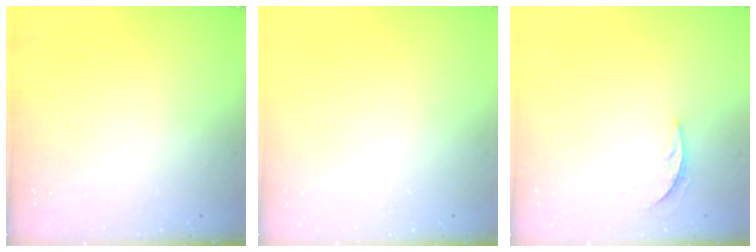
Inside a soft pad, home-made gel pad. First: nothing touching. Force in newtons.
{"total": 0.0}
{"total": 4.5, "press": 4.4, "slide": 0.4}